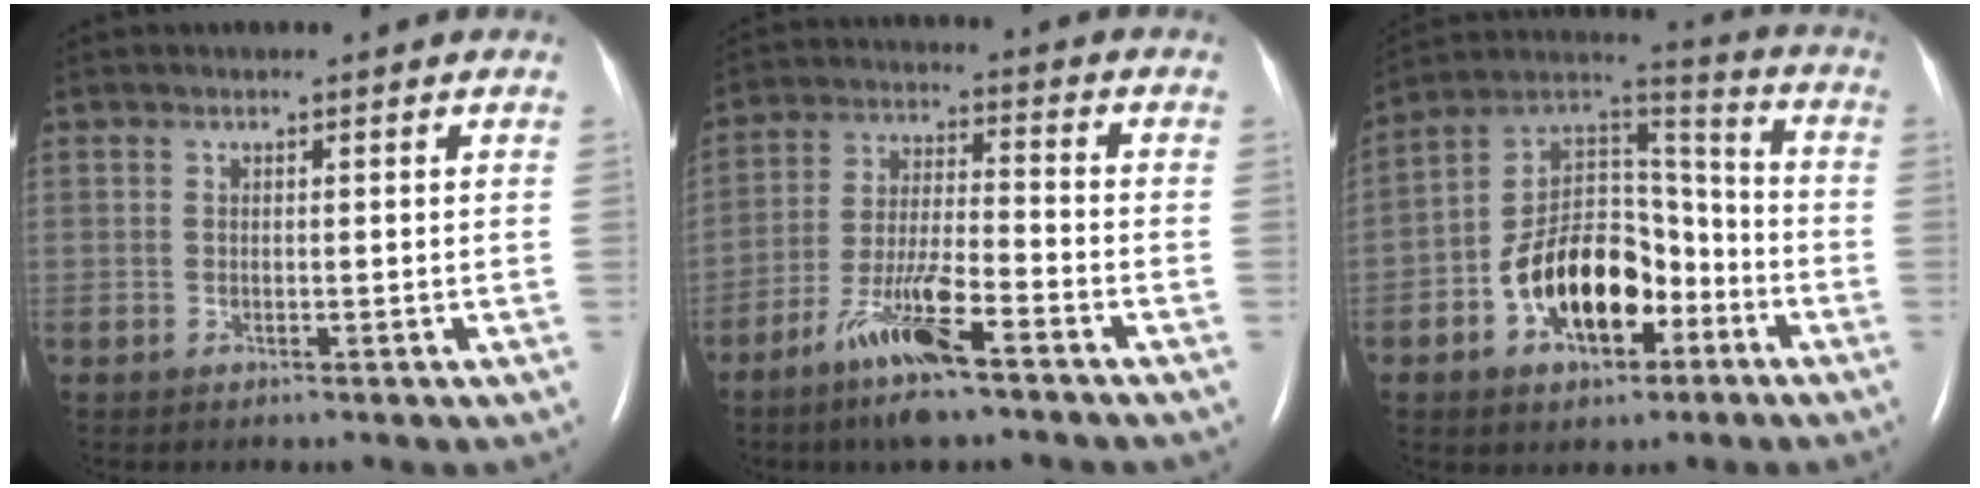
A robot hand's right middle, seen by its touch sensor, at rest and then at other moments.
{"total": 11.3, "force": [-7.1, 1.2, 8.7], "torque": [-0.173, -0.021, -0.131]}
{"total": 15.1, "force": [-6.1, 8.3, 11.0], "torque": [-0.208, 0.030, -0.100]}